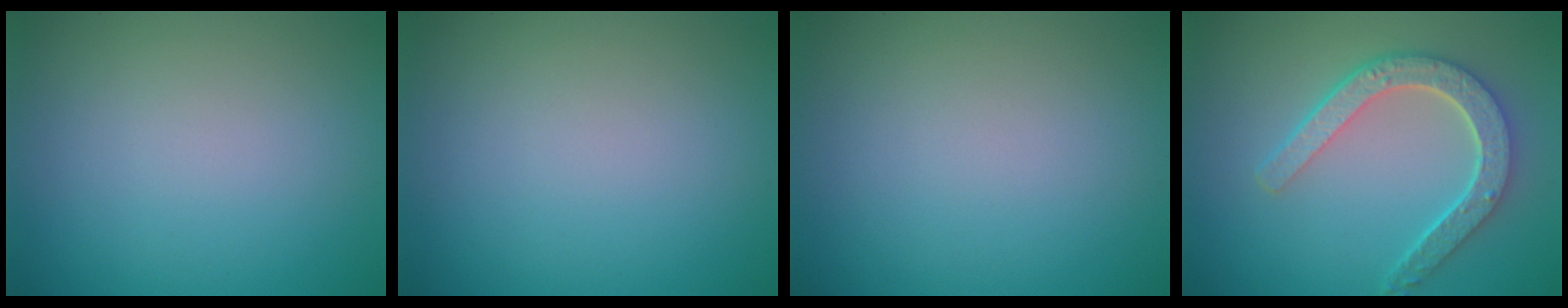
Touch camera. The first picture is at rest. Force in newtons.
{"total": 0.0}
{"total": 0.0}
{"total": 5.1, "press": 4.0, "slide": 3.2}